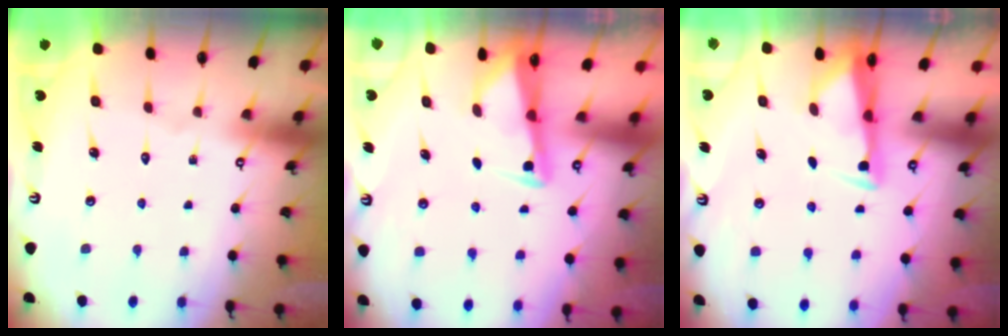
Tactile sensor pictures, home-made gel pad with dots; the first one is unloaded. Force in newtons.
{"total": 2.7, "press": 2.7, "slide": 0.2}
{"total": 3.3, "press": 3.2, "slide": 0.8}